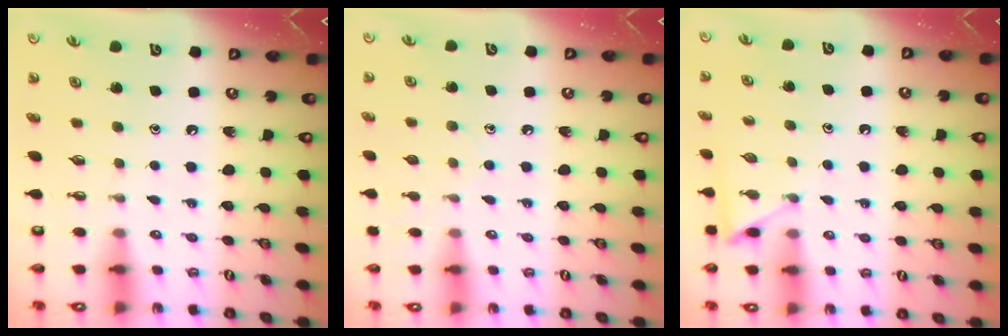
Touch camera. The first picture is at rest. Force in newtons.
{"total": 5.0, "press": 4.9, "slide": 0.5}
{"total": 5.9, "press": 5.8, "slide": 0.7}